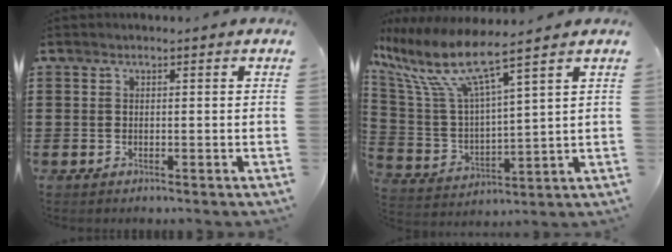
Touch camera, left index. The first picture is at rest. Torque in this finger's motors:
{"motor_torque": [2.14, 0.00, 0.39, 0.21]}